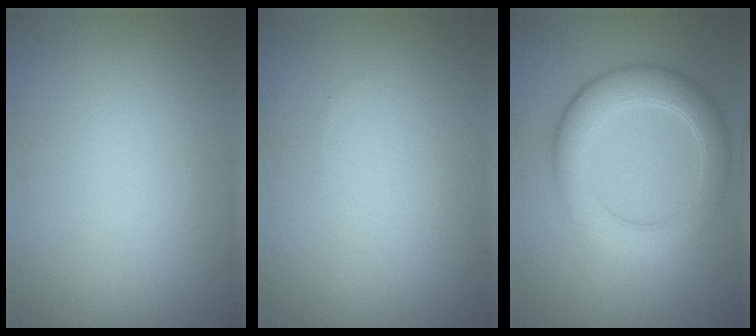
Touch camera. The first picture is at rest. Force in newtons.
{"total": 0.0}
{"total": 5.0, "press": 5.0, "slide": 0.4}